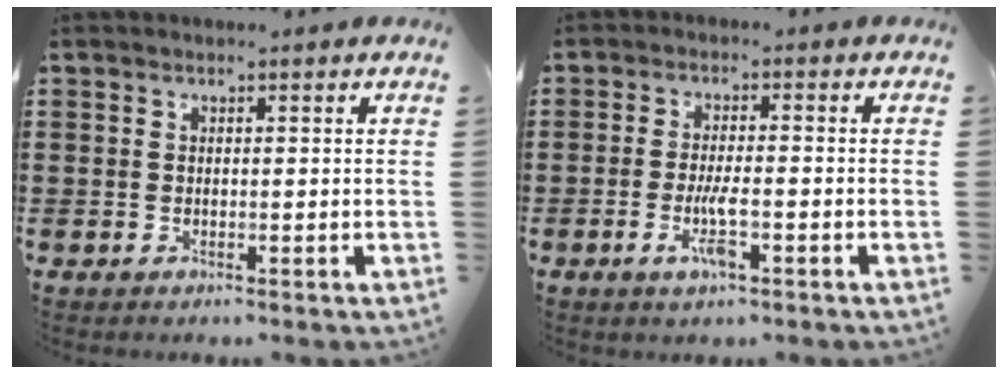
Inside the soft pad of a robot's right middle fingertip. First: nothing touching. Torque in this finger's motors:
{"motor_torque": [0.48, 0.42, 0.18, 0.05]}